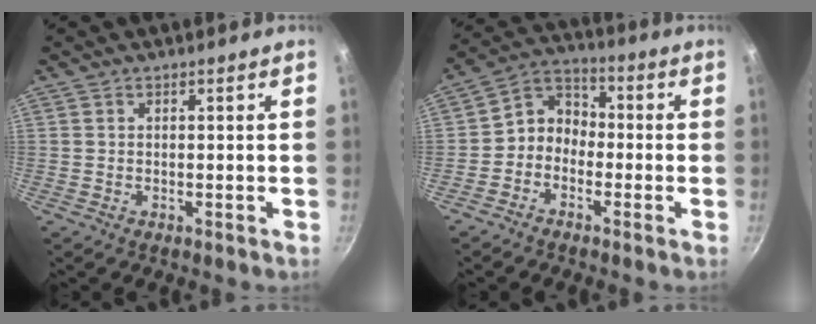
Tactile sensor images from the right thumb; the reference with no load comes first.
{"total": 6.8, "force": [-2.2, 5.5, 3.3], "torque": [-0.027, 0.041, -0.063]}